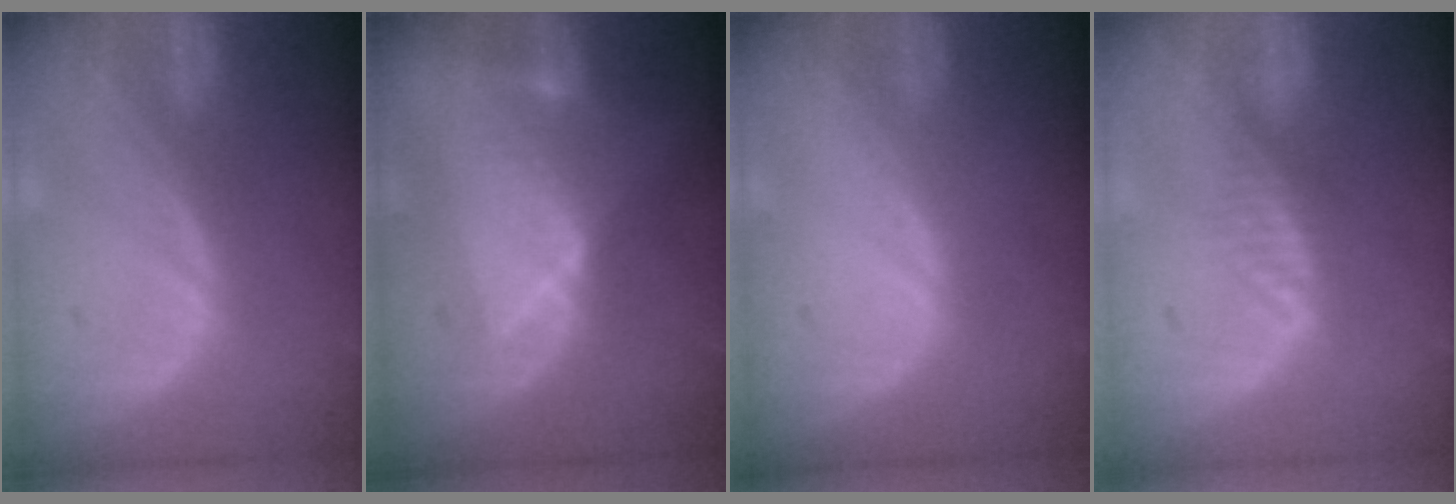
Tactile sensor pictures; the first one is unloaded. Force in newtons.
{"total": 7.8, "press": 7.4, "slide": 2.6}
{"total": 0.0}
{"total": 2.0, "press": 1.8, "slide": 0.8}